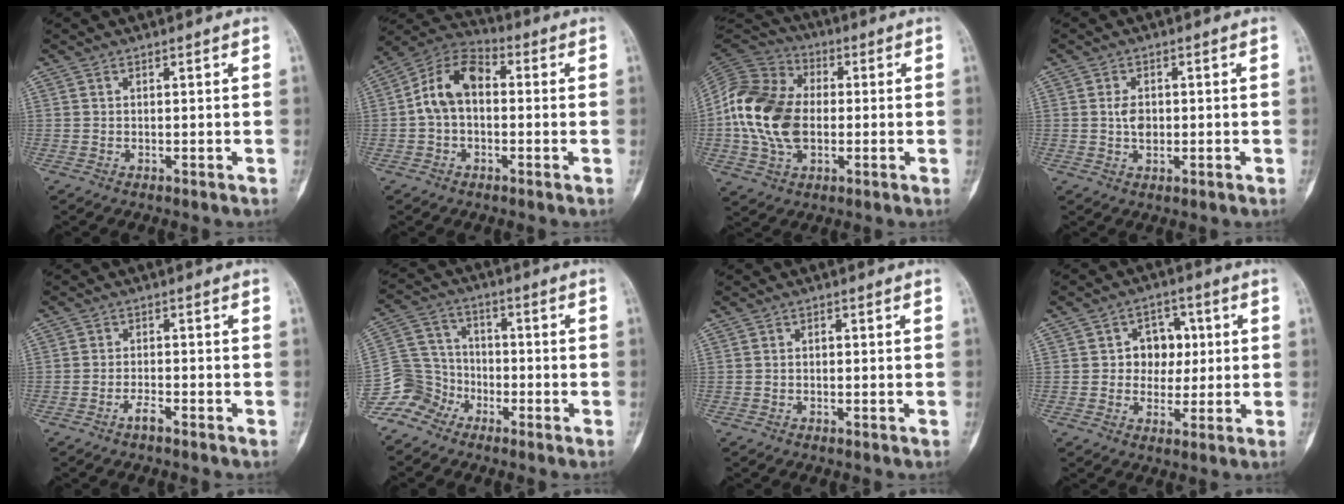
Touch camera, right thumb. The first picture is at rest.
{"total": 10.4, "force": [0.3, 6.6, 8.0], "torque": [-0.136, 0.035, -0.009]}
{"total": 17.8, "force": [-0.9, 12.2, 12.9], "torque": [-0.247, 0.018, -0.021]}
{"total": 3.0, "force": [0.1, 2.2, 2.1], "torque": [-0.028, 0.002, 0.000]}
{"total": 1.3, "force": [-1.0, 0.5, 0.6], "torque": [-0.014, 0.004, -0.022]}
{"total": 8.4, "force": [-5.7, 6.1, 0.7], "torque": [0.011, 0.054, -0.129]}
{"total": 0.7, "force": [0.0, 0.4, 0.5], "torque": [-0.004, 0.004, -0.002]}
{"total": 7.5, "force": [1.1, 6.3, 3.9], "torque": [-0.006, 0.007, 0.013]}